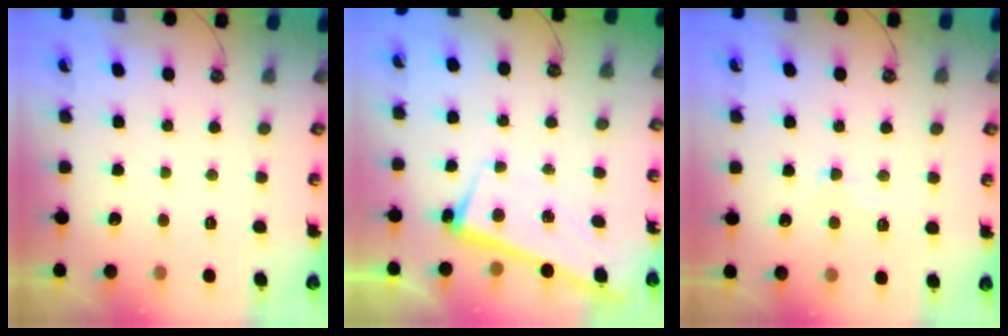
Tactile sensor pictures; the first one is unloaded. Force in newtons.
{"total": 2.7, "press": 2.6, "slide": 0.5}
{"total": 0.7, "press": 0.3, "slide": 0.6}